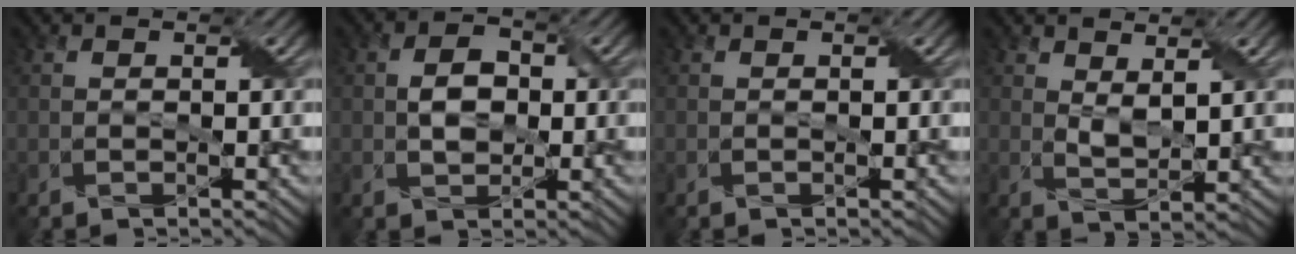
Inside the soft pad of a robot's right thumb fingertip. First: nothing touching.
{"total": 3.6, "force": [-0.1, 2.5, 2.5], "torque": [-0.054, 0.002, -0.003]}
{"total": 0.0}
{"total": 2.5, "force": [1.7, 0.8, 1.6], "torque": [-0.041, -0.005, 0.035]}